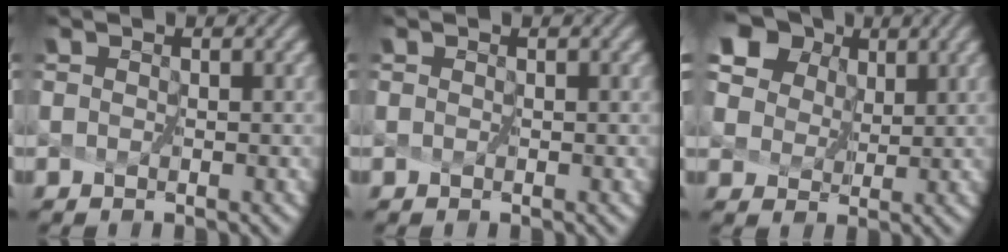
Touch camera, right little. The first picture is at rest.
{"total": 0.0}
{"total": 12.0, "force": [7.0, 8.5, 4.8], "torque": [-0.140, 0.028, 0.137]}